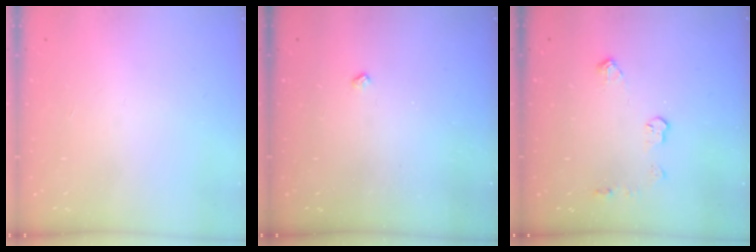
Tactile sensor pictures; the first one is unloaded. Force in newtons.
{"total": 2.5, "press": 2.4, "slide": 0.5}
{"total": 6.2, "press": 6.2, "slide": 0.3}